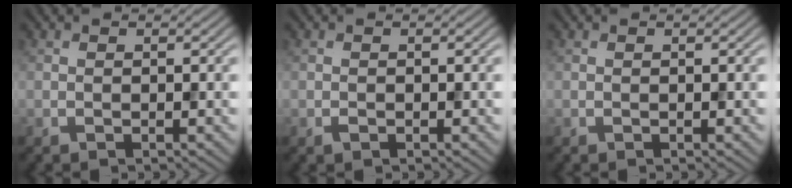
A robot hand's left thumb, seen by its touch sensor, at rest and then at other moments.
{"total": 0.5, "force": [-0.3, 0.3, 0.3], "torque": [-0.005, -0.002, -0.005]}
{"total": 0.0}